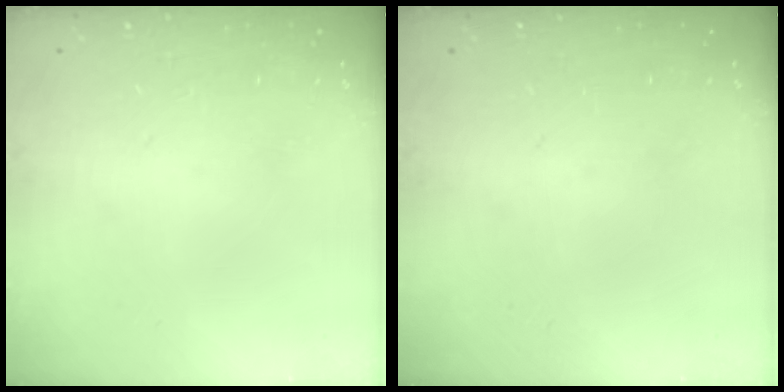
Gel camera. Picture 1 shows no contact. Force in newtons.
{"total": 0.0}